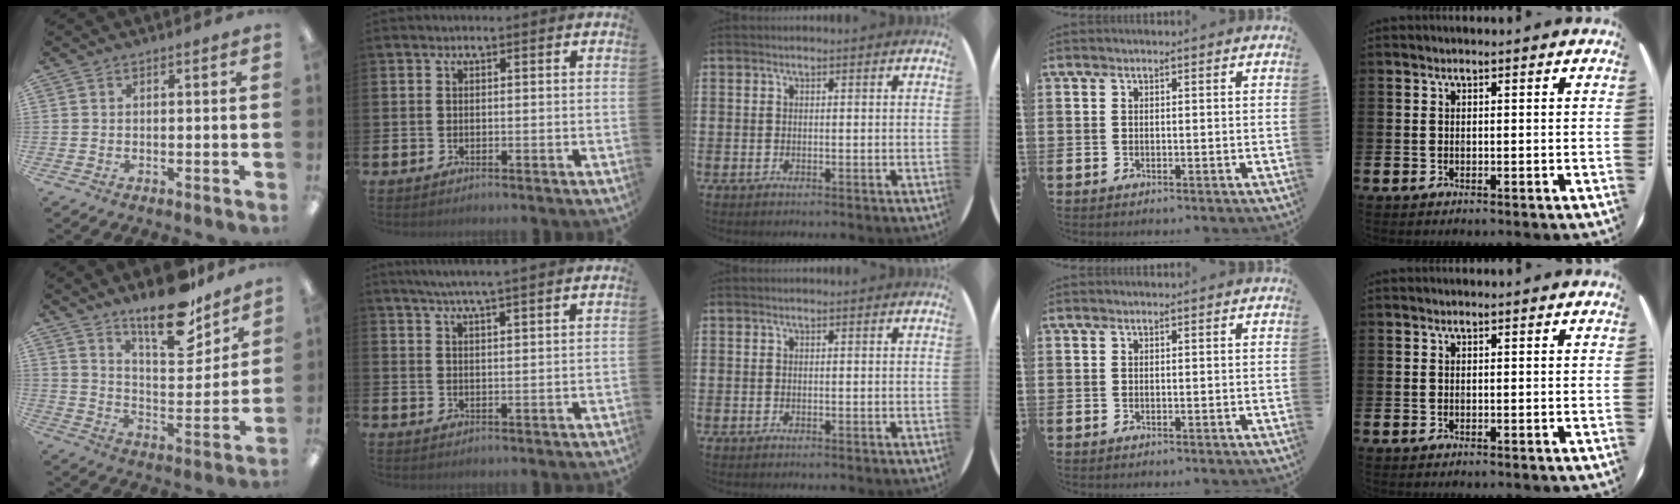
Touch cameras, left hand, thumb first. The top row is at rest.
{"thumb": {"total": 17.6, "force": [13.7, 6.1, 9.2], "torque": [-0.133, -0.093, 0.231]}, "index": {"total": 4.9, "force": [4.7, -0.8, 1.3], "torque": [-0.044, -0.017, 0.084]}}